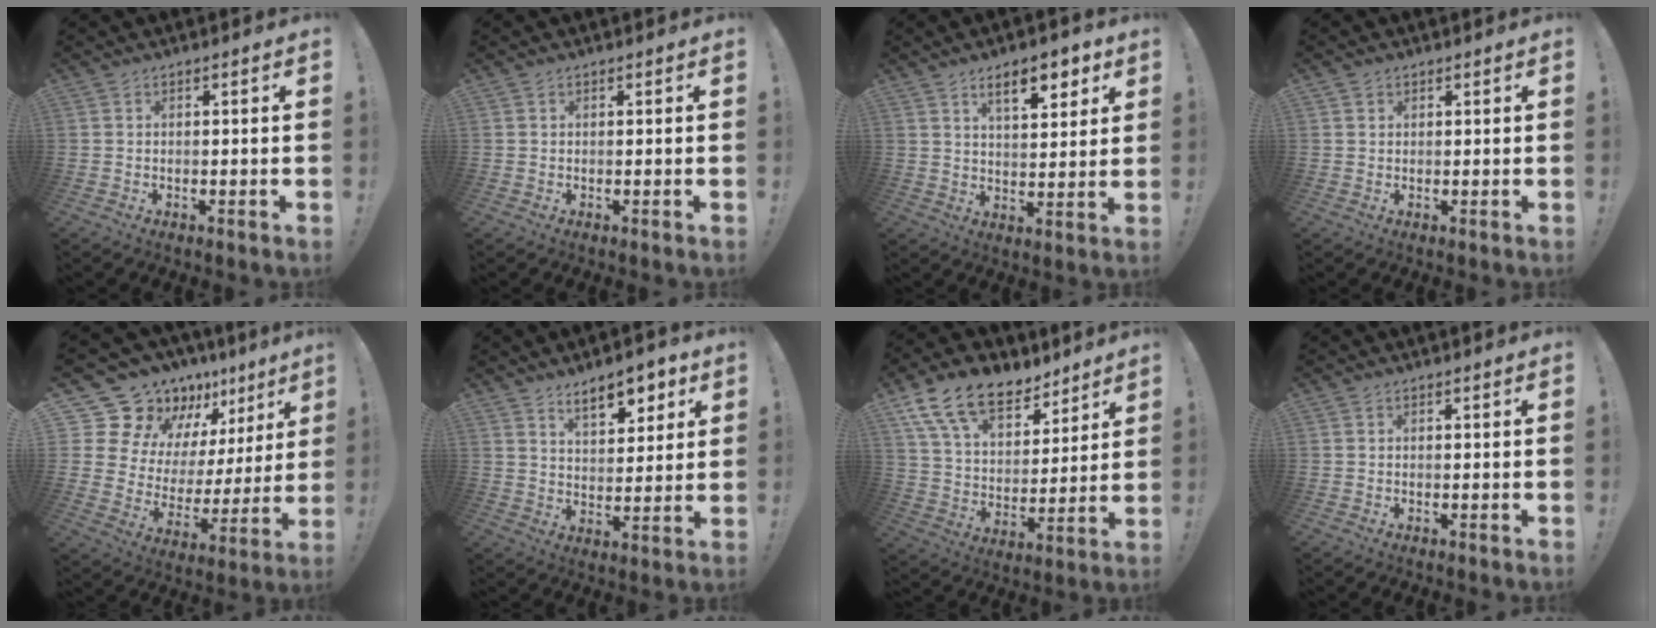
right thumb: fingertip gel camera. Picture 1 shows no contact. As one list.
[{"total": 0.0}, {"total": 9.9, "force": [5.8, 3.7, 7.1], "torque": [-0.100, -0.021, 0.098]}, {"total": 1.1, "force": [0.8, 0.7, 0.1], "torque": [0.004, -0.001, 0.014]}, {"total": 16.4, "force": [13.9, 7.3, 4.8], "torque": [-0.080, -0.127, 0.271]}, {"total": 10.0, "force": [6.5, 4.5, 6.2], "torque": [-0.078, -0.034, 0.114]}, {"total": 16.8, "force": [11.2, 9.4, 8.3], "torque": [-0.153, -0.067, 0.209]}, {"total": 0.0}]